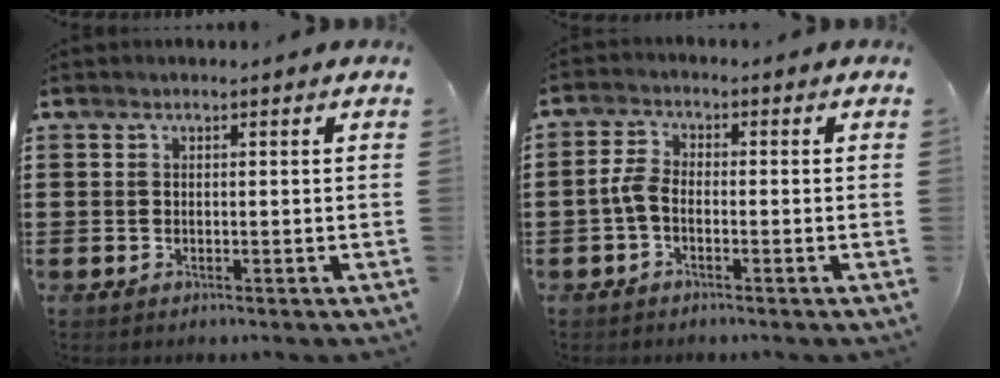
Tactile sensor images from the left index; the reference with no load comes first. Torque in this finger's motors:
{"motor_torque": [0.53, 0.64, 0.01, 0.05]}